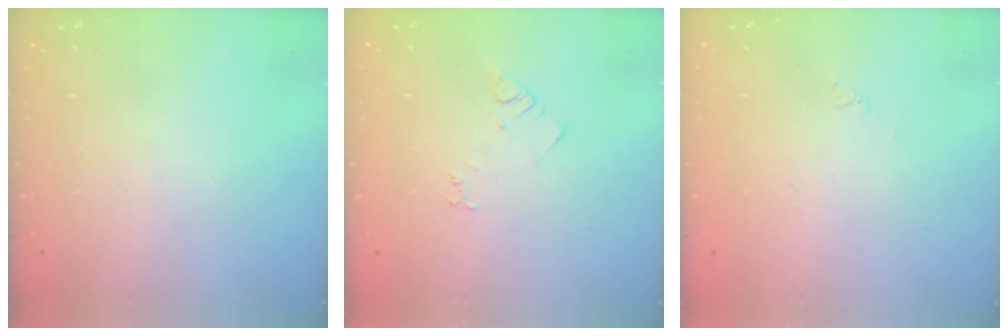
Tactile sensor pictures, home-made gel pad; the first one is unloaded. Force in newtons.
{"total": 3.8, "press": 3.8, "slide": 0.5}
{"total": 1.6, "press": 1.5, "slide": 0.3}